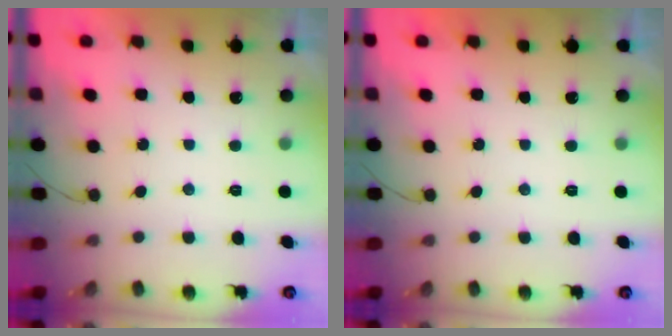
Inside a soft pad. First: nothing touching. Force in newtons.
{"total": 0.0}